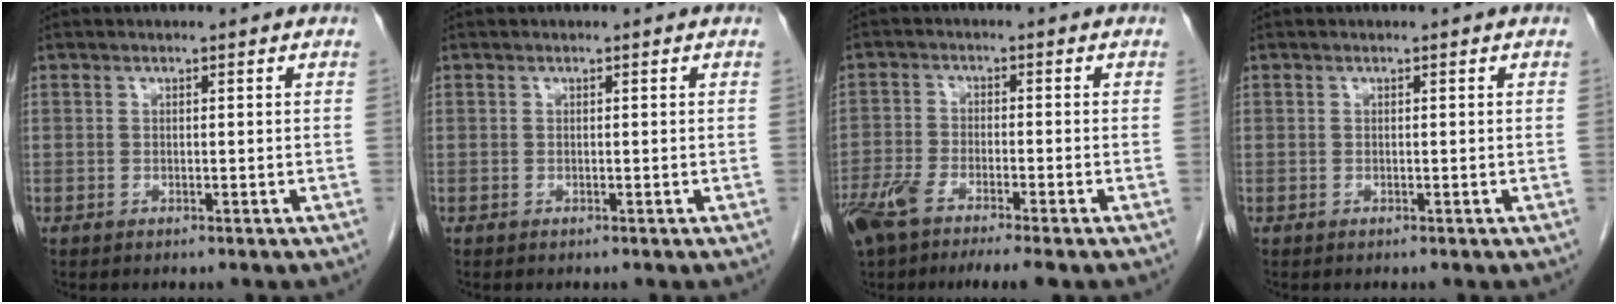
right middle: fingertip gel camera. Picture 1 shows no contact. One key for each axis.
{"total": 0.0}
{"total": 9.7, "fx": -6.9, "fy": 1.7, "fz": 6.5, "tx": -0.122, "ty": -0.009, "tz": -0.119}
{"total": 0.0}